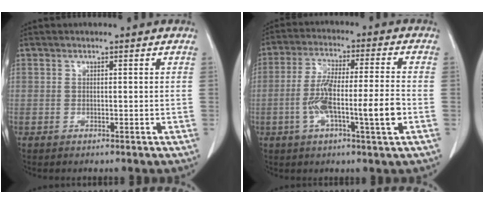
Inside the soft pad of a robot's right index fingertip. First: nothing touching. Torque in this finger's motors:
{"motor_torque": [1.42, -0.72, 0.65, 0.20]}